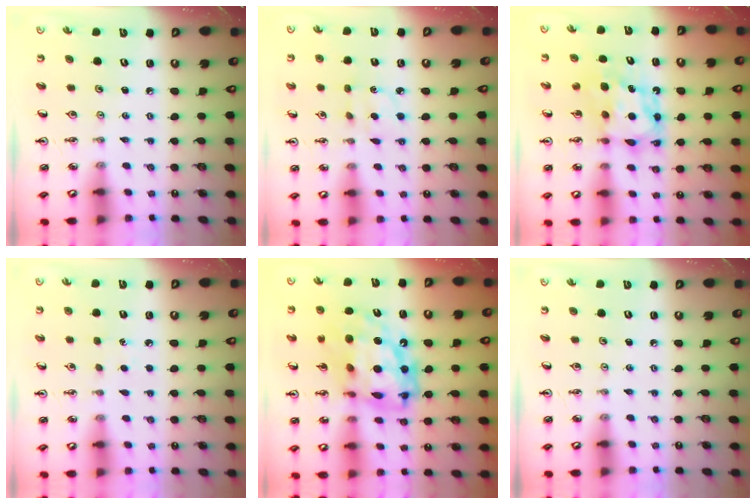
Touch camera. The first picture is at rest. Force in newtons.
{"total": 3.5, "press": 3.5, "slide": 0.4}
{"total": 6.7, "press": 6.7, "slide": 0.6}
{"total": 3.1, "press": 3.1, "slide": 0.3}
{"total": 21.3, "press": 21.2, "slide": 2.0}
{"total": 0.0}